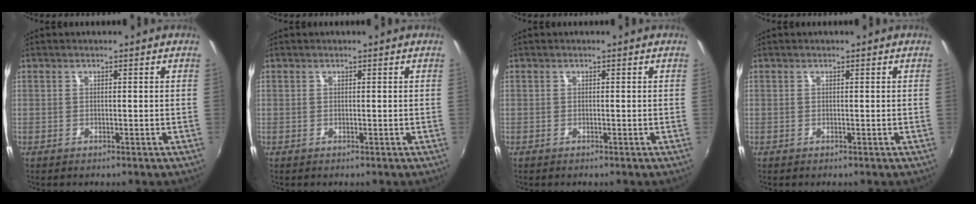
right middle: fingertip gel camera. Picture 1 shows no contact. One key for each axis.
{"total": 0.0}
{"total": 0.0}
{"total": 0.0}